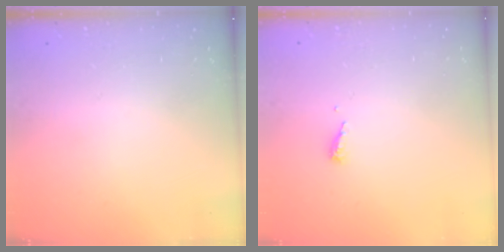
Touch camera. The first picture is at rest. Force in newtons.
{"total": 4.7, "press": 4.6, "slide": 0.4}